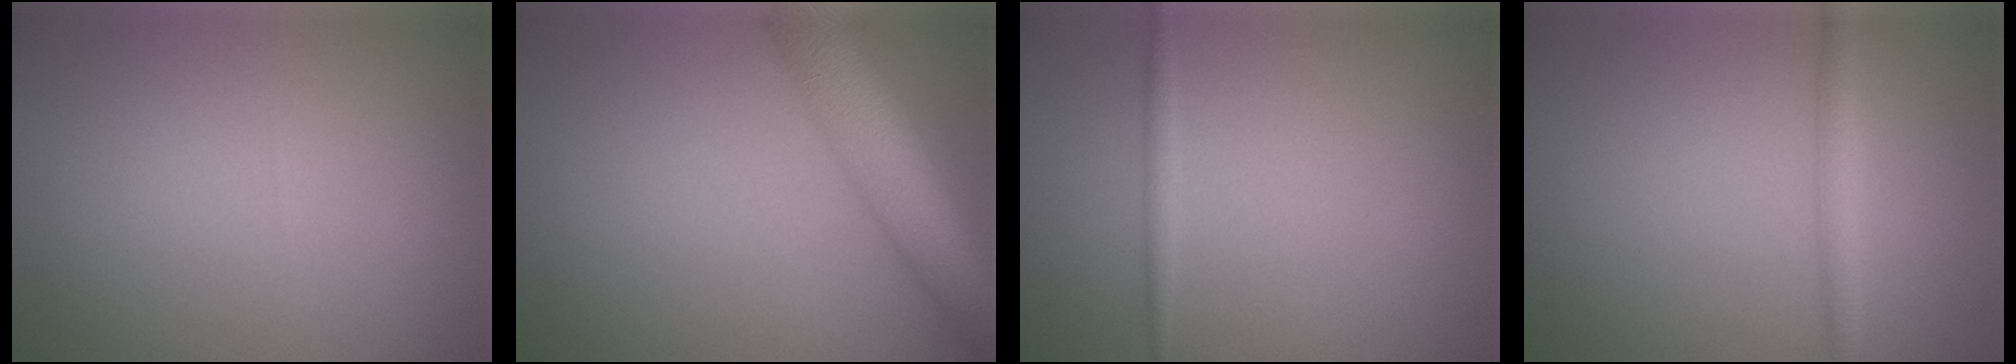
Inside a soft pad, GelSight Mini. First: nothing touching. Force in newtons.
{"total": 8.6, "press": 8.6, "slide": 0.5}
{"total": 1.1, "press": 1.1, "slide": 0.1}
{"total": 2.2, "press": 2.2, "slide": 0.1}